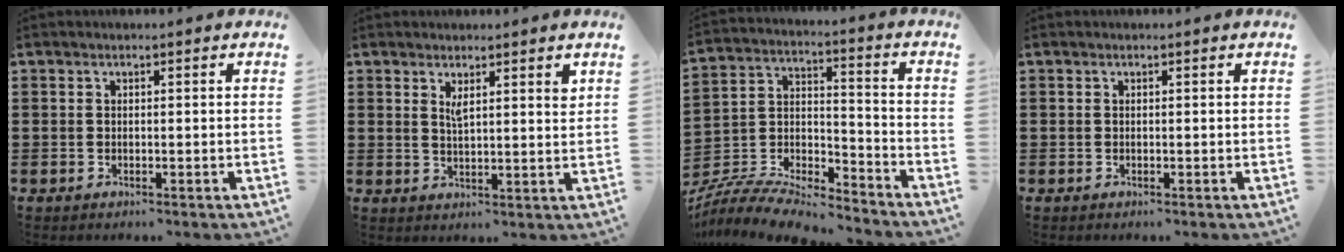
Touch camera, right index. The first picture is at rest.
{"total": 3.0, "force": [2.0, 0.6, 2.2], "torque": [-0.029, -0.004, 0.030]}
{"total": 7.8, "force": [-7.5, 1.0, 2.1], "torque": [-0.044, 0.001, -0.150]}
{"total": 0.0}